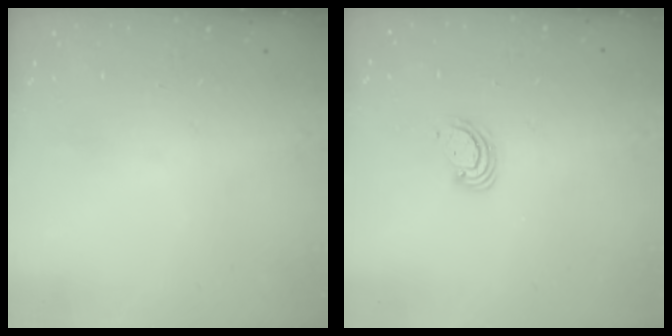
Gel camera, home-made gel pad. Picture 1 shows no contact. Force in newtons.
{"total": 2.4, "press": 2.4, "slide": 0.2}